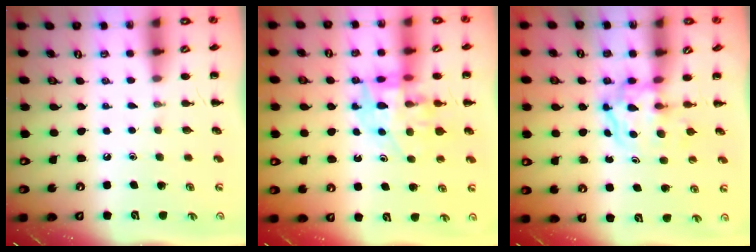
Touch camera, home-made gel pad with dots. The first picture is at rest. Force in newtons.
{"total": 12.5, "press": 11.9, "slide": 3.7}
{"total": 3.8, "press": 3.7, "slide": 0.5}